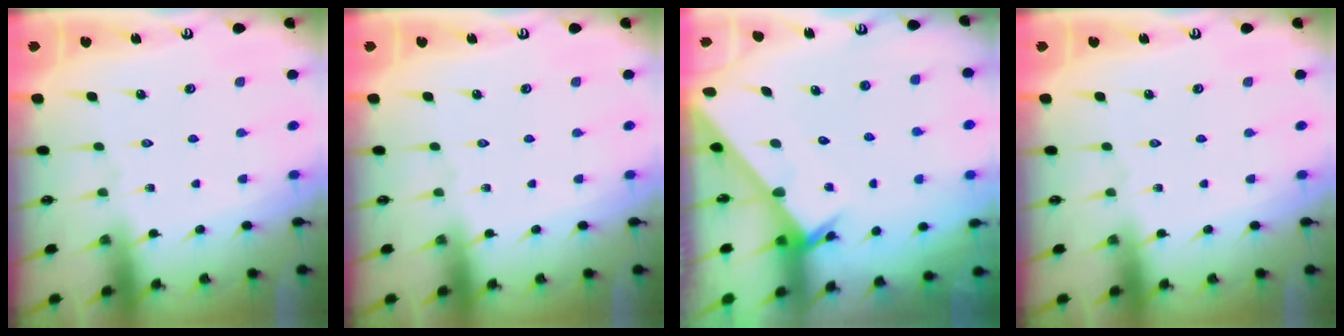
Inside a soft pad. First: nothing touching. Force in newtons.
{"total": 0.0}
{"total": 3.9, "press": 3.9, "slide": 0.2}
{"total": 0.0}